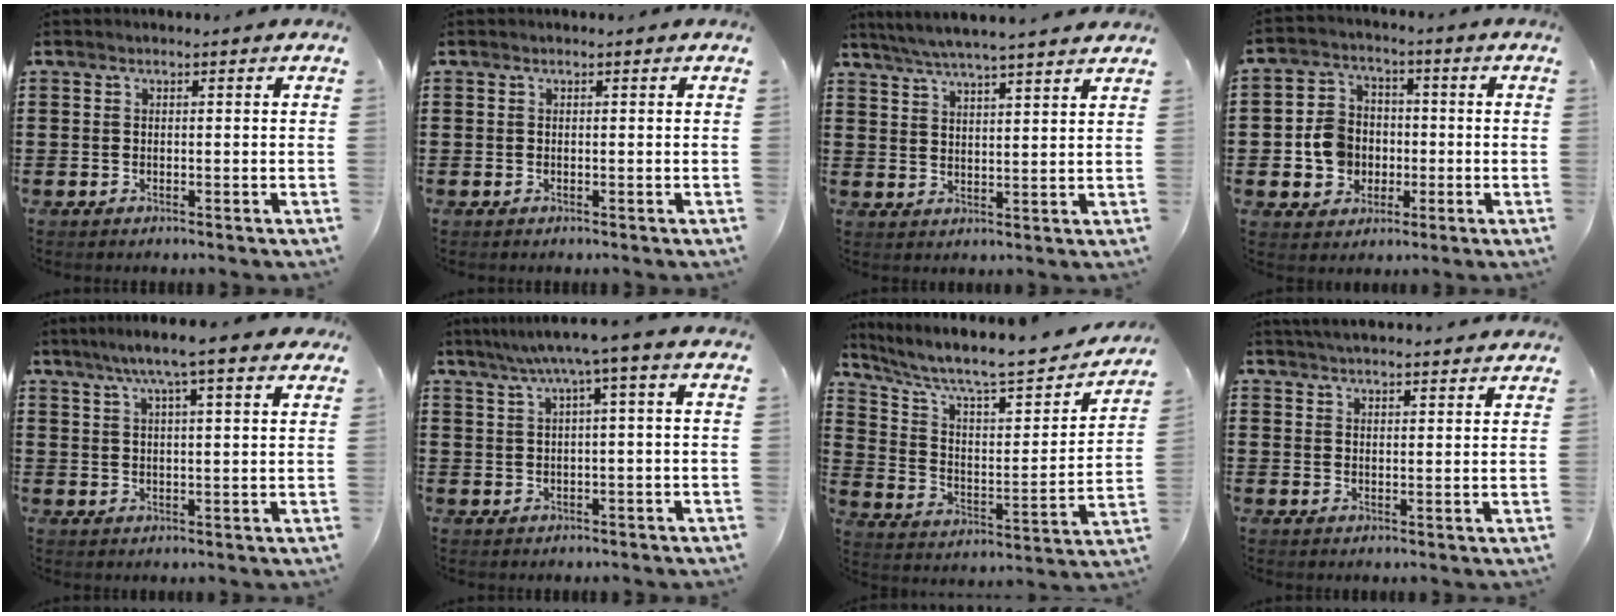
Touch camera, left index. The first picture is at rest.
{"total": 0.0}
{"total": 4.7, "force": [4.4, -0.4, 1.6], "torque": [-0.045, -0.021, 0.077]}
{"total": 6.9, "force": [-0.9, 6.3, 2.8], "torque": [-0.074, 0.019, -0.014]}
{"total": 6.9, "force": [5.1, 0.4, 4.6], "torque": [-0.101, -0.004, 0.088]}
{"total": 4.3, "force": [1.3, -0.6, 4.1], "torque": [-0.080, -0.004, 0.018]}
{"total": 7.9, "force": [6.8, 1.1, 3.9], "torque": [-0.109, -0.052, 0.110]}
{"total": 3.3, "force": [3.2, -0.3, 0.5], "torque": [-0.018, -0.011, 0.061]}